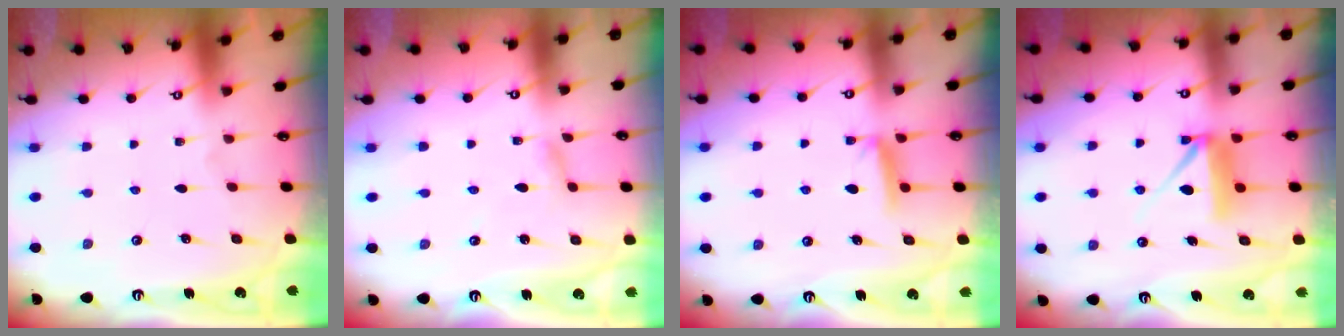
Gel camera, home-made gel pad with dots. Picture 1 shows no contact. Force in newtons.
{"total": 2.4, "press": 2.4, "slide": 0.2}
{"total": 7.4, "press": 7.4, "slide": 0.6}
{"total": 8.2, "press": 8.2, "slide": 0.4}